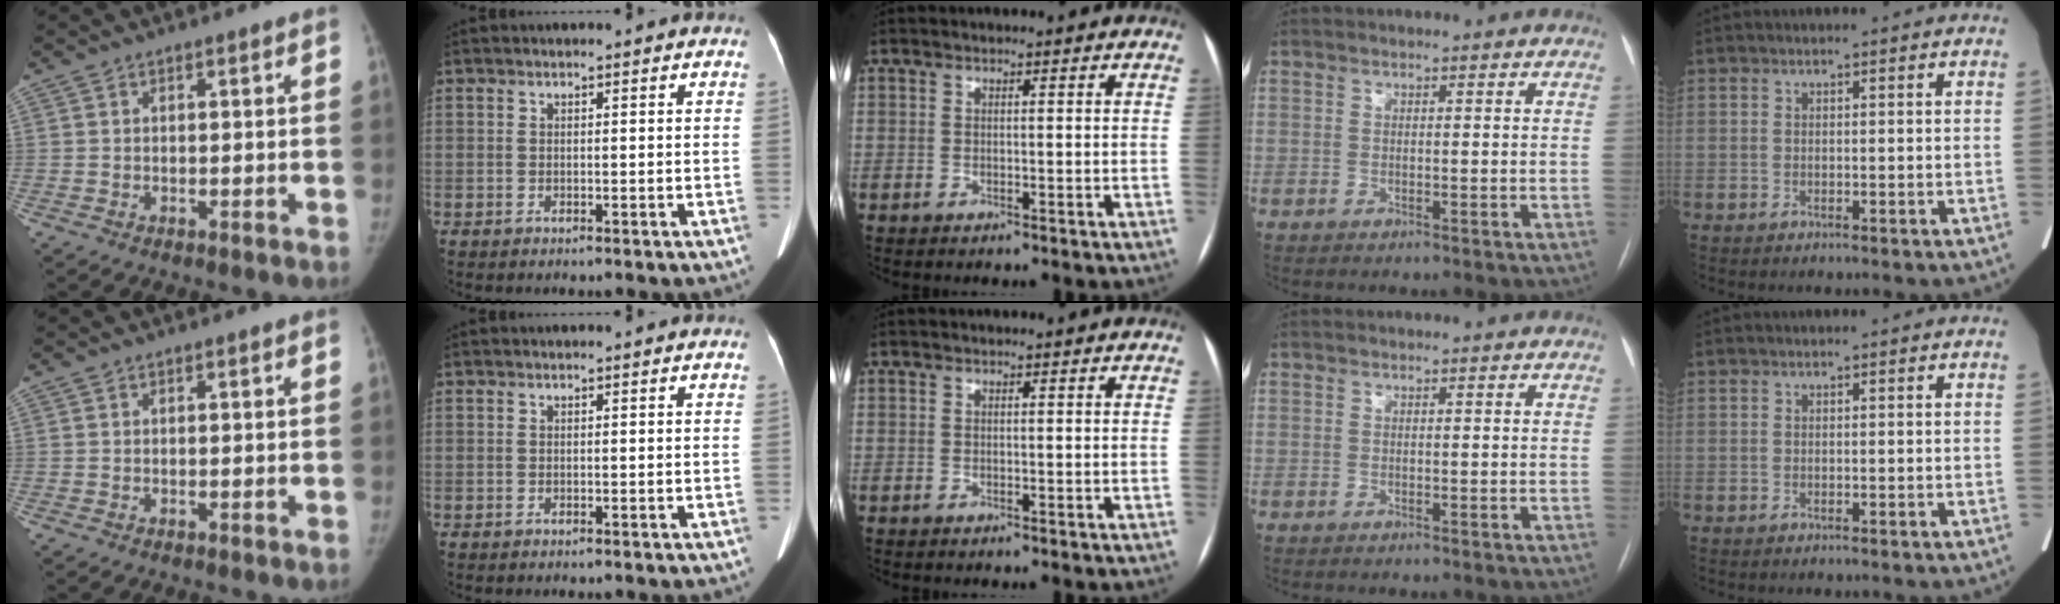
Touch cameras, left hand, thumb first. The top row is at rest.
{}